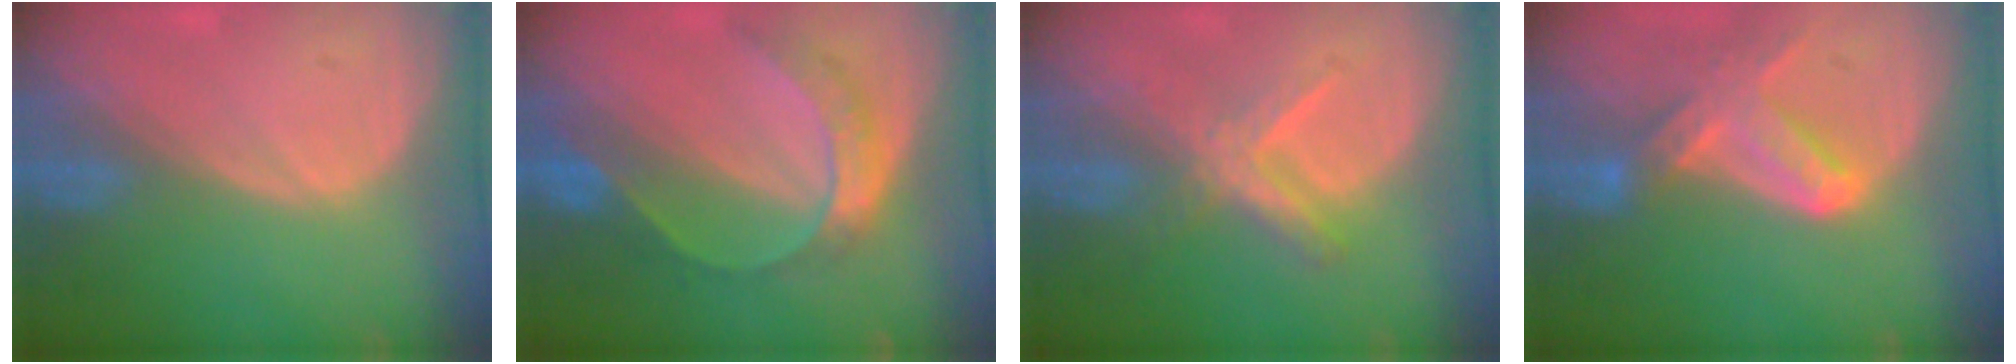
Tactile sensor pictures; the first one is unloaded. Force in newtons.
{"total": 7.8, "press": 6.5, "slide": 4.2}
{"total": 5.5, "press": 5.3, "slide": 1.7}
{"total": 7.1, "press": 6.6, "slide": 2.8}